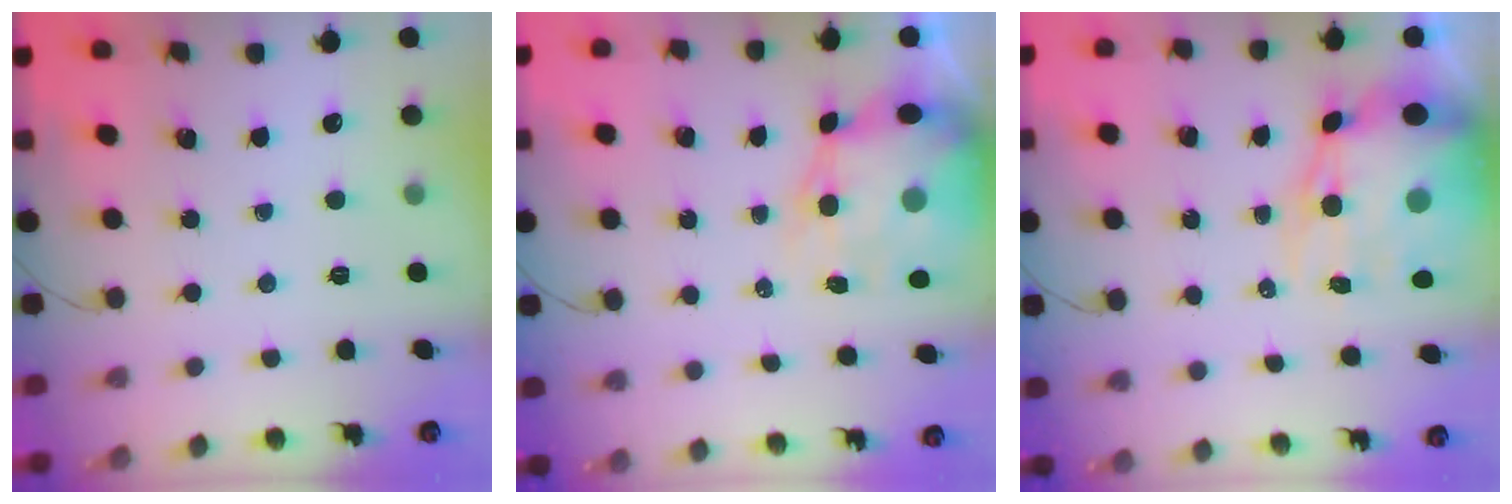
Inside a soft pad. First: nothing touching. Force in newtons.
{"total": 8.7, "press": 8.3, "slide": 2.7}
{"total": 19.9, "press": 19.4, "slide": 4.6}